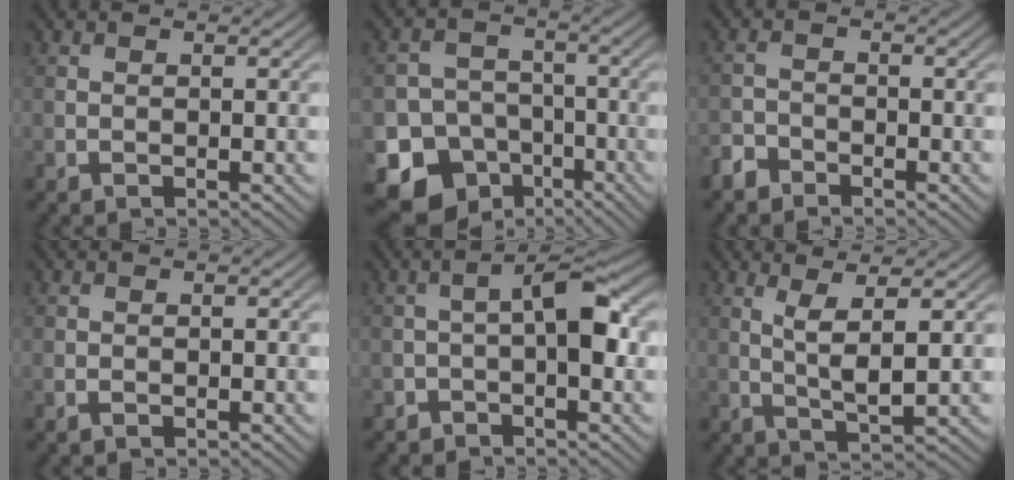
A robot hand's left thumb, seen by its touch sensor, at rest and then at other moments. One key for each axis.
{"total": 12.2, "fx": -6.6, "fy": 9.7, "fz": 3.2, "tx": -0.083, "ty": -0.039, "tz": -0.121}
{"total": 2.3, "fx": -2.0, "fy": 1.1, "fz": 0.5, "tx": -0.009, "ty": 0.000, "tz": -0.050}
{"total": 0.7, "fx": -0.4, "fy": 0.3, "fz": 0.4, "tx": -0.009, "ty": -0.001, "tz": -0.007}
{"total": 4.6, "fx": -1.2, "fy": 1.8, "fz": 4.0, "tx": -0.058, "ty": 0.016, "tz": -0.031}
{"total": 4.5, "fx": 1.4, "fy": 0.7, "fz": 4.2, "tx": -0.091, "ty": -0.003, "tz": 0.034}